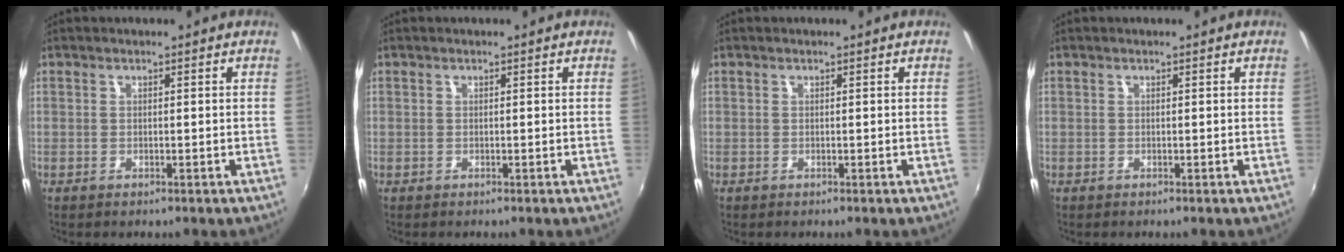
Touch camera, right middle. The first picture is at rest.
{"total": 0.0}
{"total": 0.0}
{"total": 0.0}